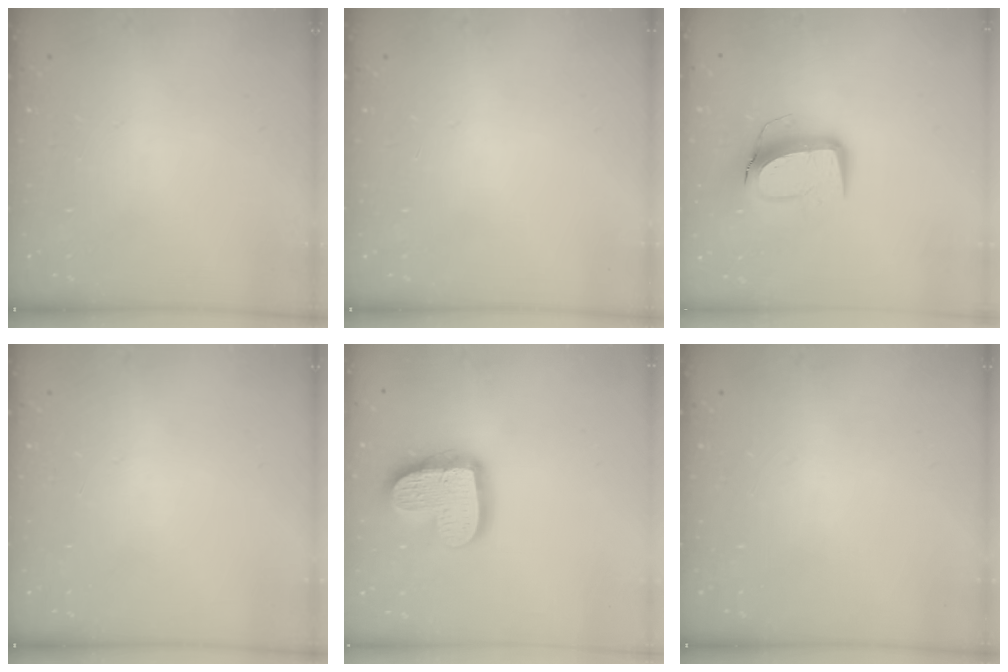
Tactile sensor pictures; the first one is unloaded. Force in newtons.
{"total": 0.0}
{"total": 11.1, "press": 11.1, "slide": 0.9}
{"total": 0.0}
{"total": 17.2, "press": 17.1, "slide": 1.4}
{"total": 0.0}